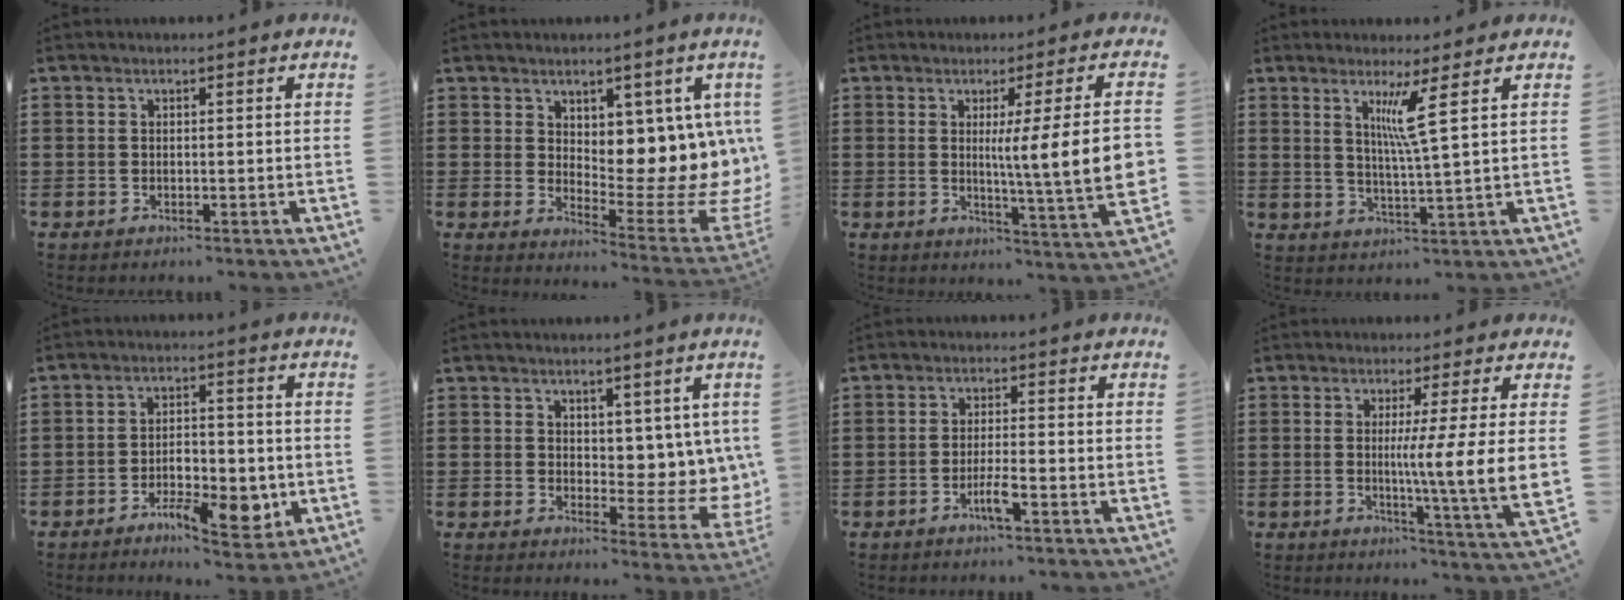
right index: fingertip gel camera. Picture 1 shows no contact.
{"total": 7.4, "force": [3.8, 3.7, 5.1], "torque": [-0.072, -0.058, 0.067]}
{"total": 11.2, "force": [0.7, 0.1, 11.2], "torque": [-0.176, -0.016, 0.005]}
{"total": 5.7, "force": [2.5, -0.6, 5.1], "torque": [-0.100, -0.012, 0.038]}
{"total": 7.6, "force": [-3.2, 3.4, 6.0], "torque": [-0.099, 0.003, -0.056]}
{"total": 5.2, "force": [3.6, 3.3, 1.9], "torque": [-0.034, -0.022, 0.066]}
{"total": 3.4, "force": [-1.9, 0.3, 2.8], "torque": [-0.056, -0.001, -0.037]}
{"total": 8.6, "force": [1.4, -0.9, 8.4], "torque": [-0.135, -0.031, 0.016]}